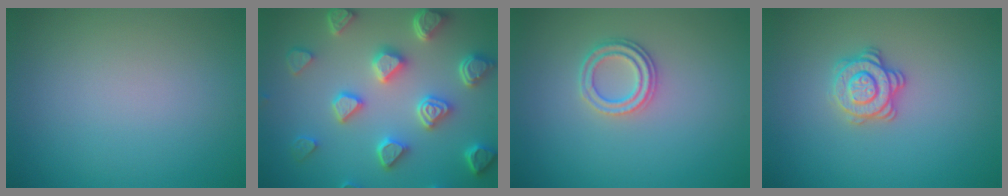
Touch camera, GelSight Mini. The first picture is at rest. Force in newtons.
{"total": 6.7, "press": 5.5, "slide": 3.7}
{"total": 2.3, "press": 2.1, "slide": 1.0}
{"total": 2.8, "press": 2.6, "slide": 1.0}